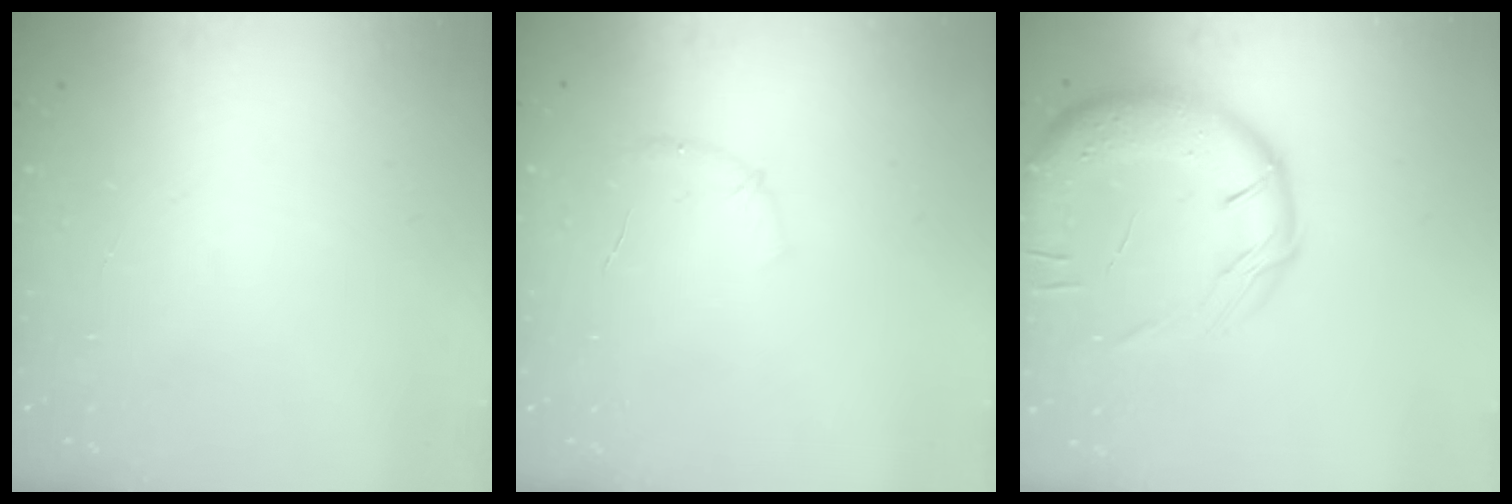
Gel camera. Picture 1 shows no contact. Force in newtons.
{"total": 6.8, "press": 6.6, "slide": 1.8}
{"total": 17.3, "press": 16.9, "slide": 3.5}